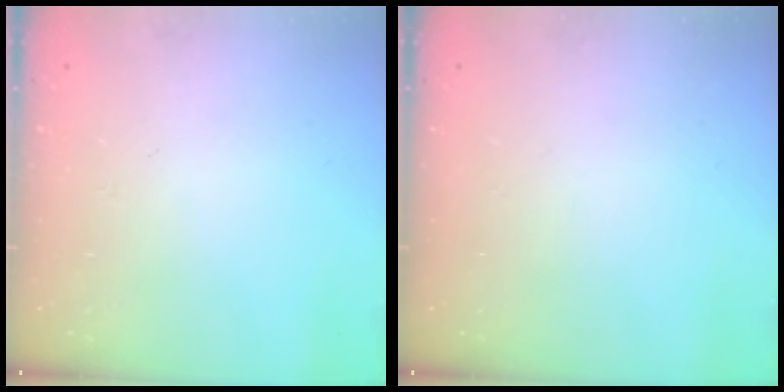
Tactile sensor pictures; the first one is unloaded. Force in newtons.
{"total": 0.0}